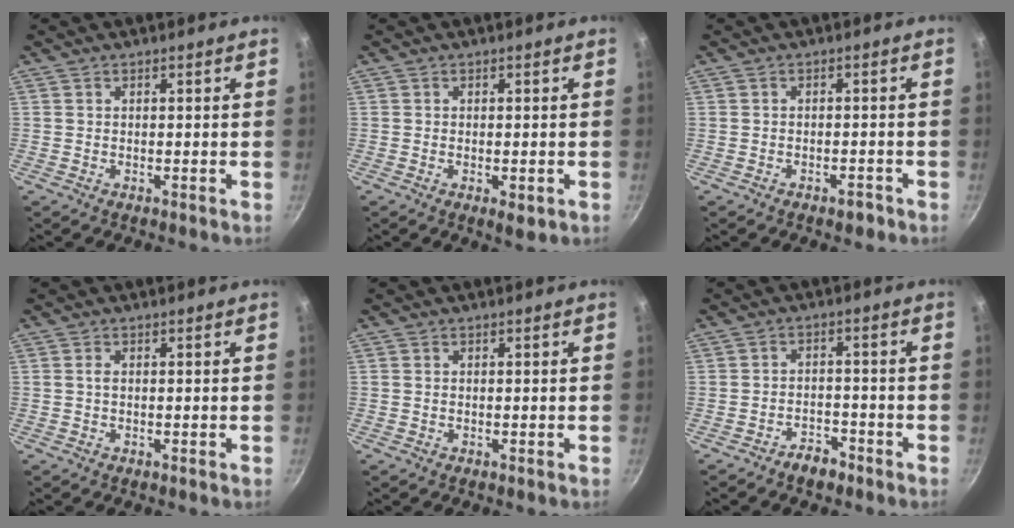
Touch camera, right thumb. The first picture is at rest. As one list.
[{"total": 3.0, "force": [-1.0, 1.2, 2.5], "torque": [-0.039, -0.011, -0.013]}, {"total": 2.3, "force": [-1.6, 1.2, 1.2], "torque": [-0.012, 0.018, -0.013]}, {"total": 0.8, "force": [0.0, 0.5, 0.7], "torque": [-0.012, 0.003, -0.001]}, {"total": 0.0}, {"total": 3.9, "force": [-3.1, 1.9, 1.3], "torque": [-0.010, 0.032, -0.047]}]